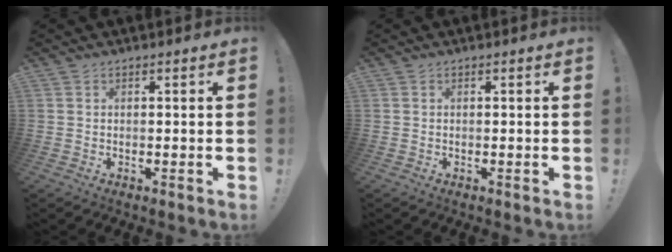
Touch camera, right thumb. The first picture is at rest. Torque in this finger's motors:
{"motor_torque": [0.00, 0.00, 0.00, 0.00, 0.00]}